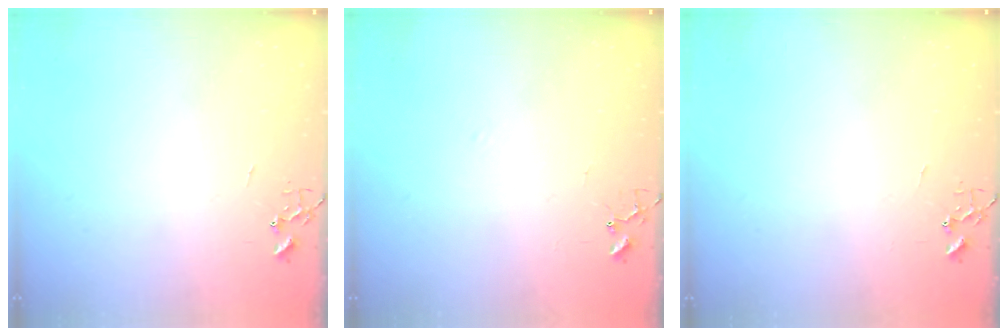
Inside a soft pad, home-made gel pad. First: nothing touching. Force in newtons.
{"total": 6.1, "press": 6.0, "slide": 0.6}
{"total": 0.0}